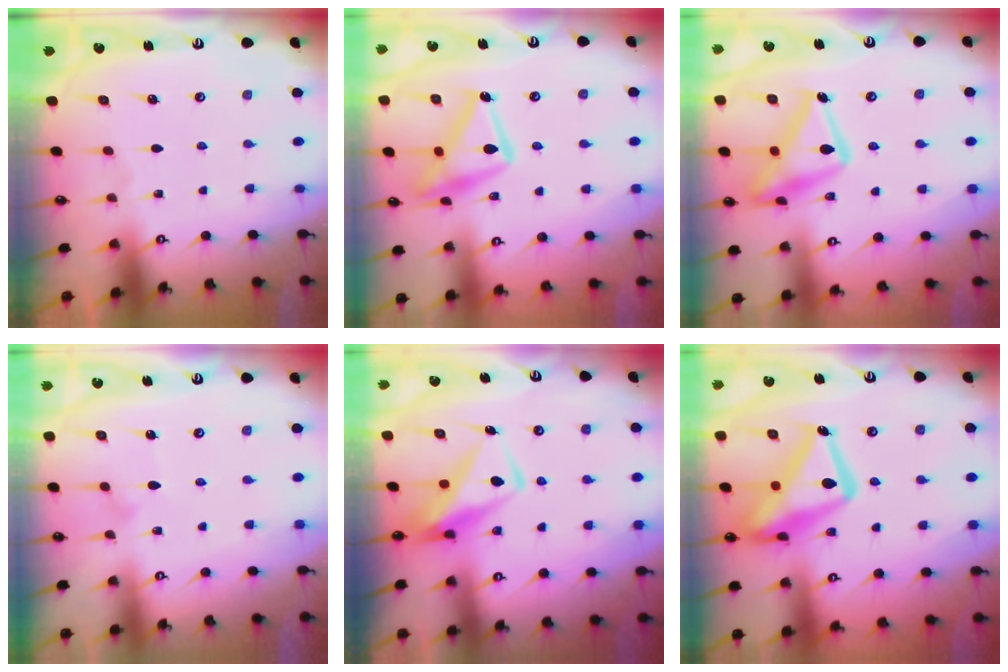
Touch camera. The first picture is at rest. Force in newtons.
{"total": 17.5, "press": 17.4, "slide": 1.0}
{"total": 18.6, "press": 18.6, "slide": 1.3}
{"total": 6.9, "press": 6.9, "slide": 0.4}
{"total": 8.9, "press": 8.9, "slide": 0.9}
{"total": 20.2, "press": 20.1, "slide": 1.9}